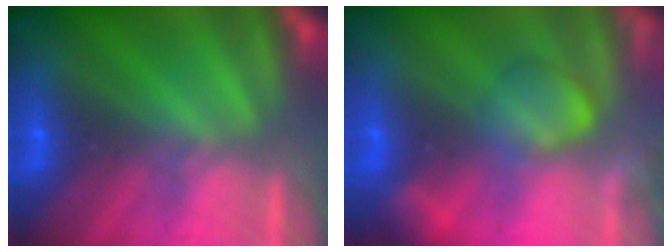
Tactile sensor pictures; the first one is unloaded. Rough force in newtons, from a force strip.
{"total": 2.4}